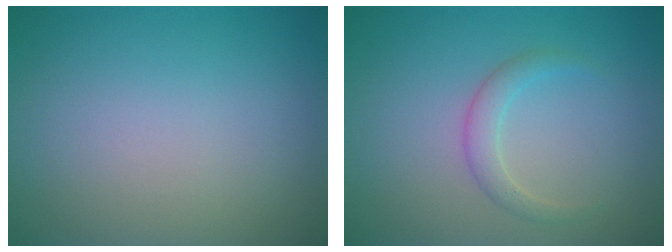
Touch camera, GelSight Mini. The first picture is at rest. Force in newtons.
{"total": 1.7, "press": 1.7, "slide": 0.1}